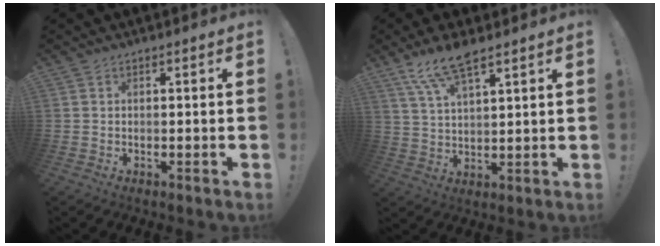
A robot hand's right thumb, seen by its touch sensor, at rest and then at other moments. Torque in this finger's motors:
{"motor_torque": [0.19, 0.21, 0.04, 0.16, 0.07]}